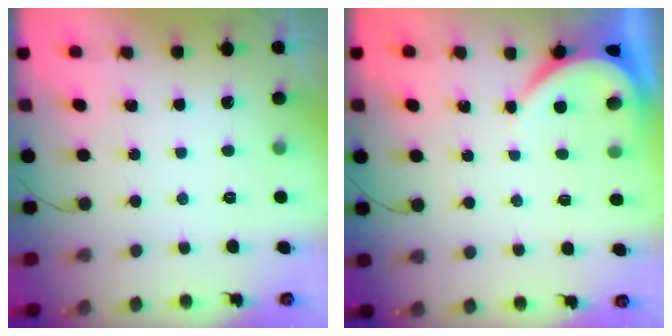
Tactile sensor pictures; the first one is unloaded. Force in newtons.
{"total": 3.9, "press": 3.9, "slide": 0.6}